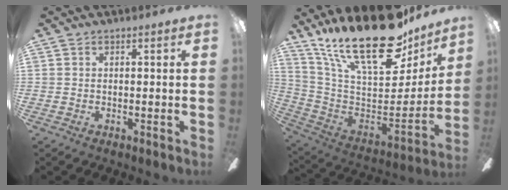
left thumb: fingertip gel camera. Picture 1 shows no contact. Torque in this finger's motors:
{"motor_torque": [2.85, 0.99, 1.35, -1.42, 0.48]}